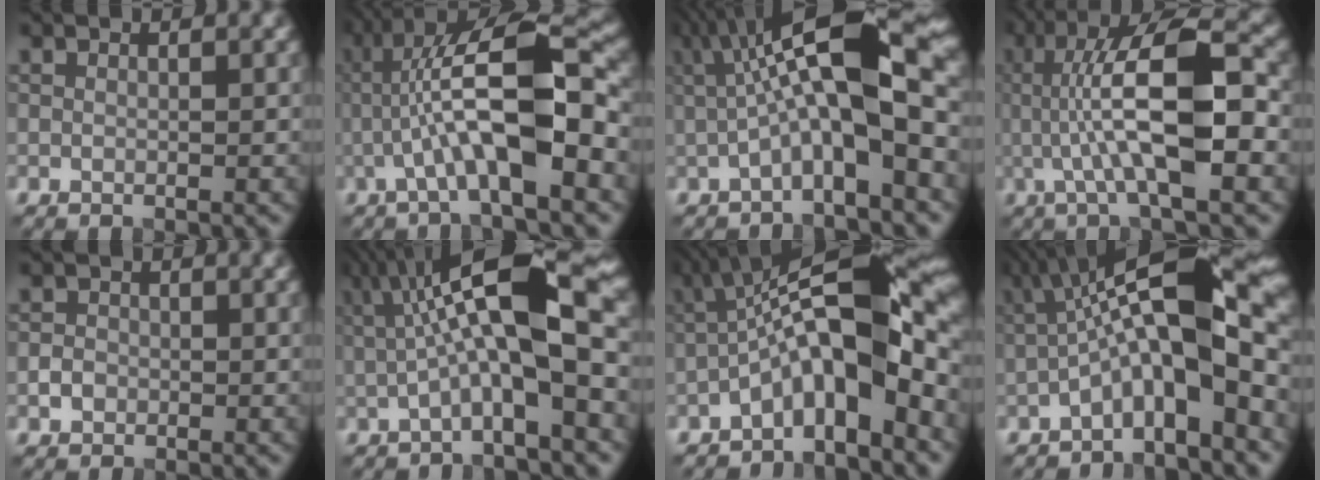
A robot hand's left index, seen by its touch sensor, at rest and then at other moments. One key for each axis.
{"total": 9.9, "fx": -1.5, "fy": 2.3, "fz": 9.6, "tx": -0.161, "ty": 0.026, "tz": -0.029}
{"total": 10.5, "fx": 1.2, "fy": 2.8, "fz": 10.1, "tx": -0.154, "ty": 0.018, "tz": 0.012}
{"total": 9.8, "fx": -0.3, "fy": 2.6, "fz": 9.4, "tx": -0.161, "ty": 0.019, "tz": -0.009}
{"total": 1.3, "fx": -0.5, "fy": 1.1, "fz": 0.4, "tx": -0.003, "ty": 0.000, "tz": -0.011}
{"total": 10.5, "fx": 1.6, "fy": 2.8, "fz": 10.0, "tx": -0.156, "ty": 0.014, "tz": 0.023}
{"total": 11.8, "fx": -2.2, "fy": 3.7, "fz": 11.0, "tx": -0.167, "ty": 0.025, "tz": -0.048}
{"total": 12.0, "fx": -0.2, "fy": 3.4, "fz": 11.5, "tx": -0.177, "ty": 0.028, "tz": -0.017}